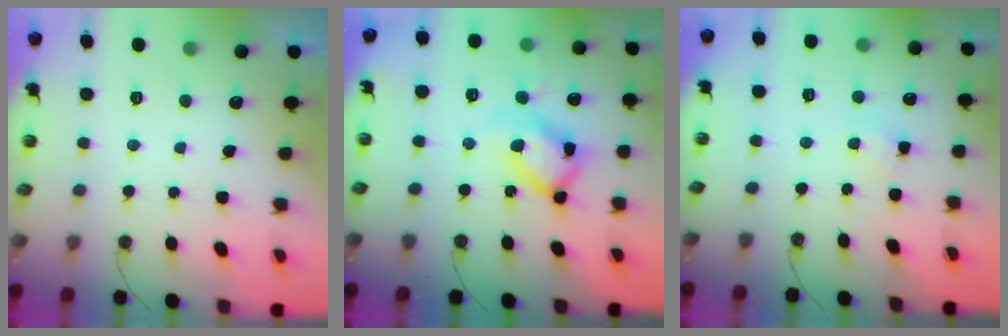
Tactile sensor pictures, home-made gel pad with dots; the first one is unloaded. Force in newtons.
{"total": 14.9, "press": 14.9, "slide": 1.2}
{"total": 3.3, "press": 3.2, "slide": 0.5}